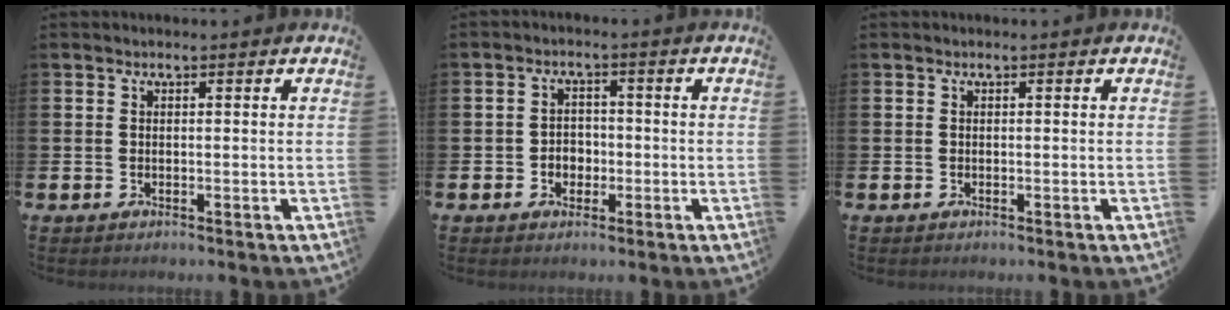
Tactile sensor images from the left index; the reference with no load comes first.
{"total": 2.7, "force": [-0.7, 2.3, 1.0], "torque": [-0.012, 0.002, -0.021]}
{"total": 0.0}